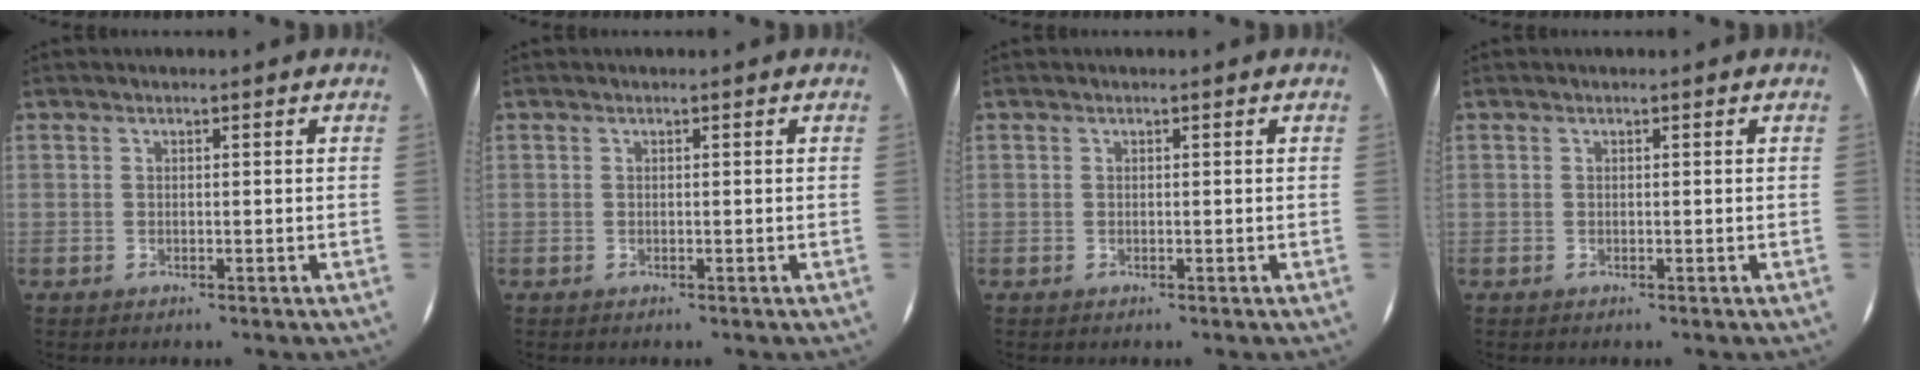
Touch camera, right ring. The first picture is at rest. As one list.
[{"total": 0.0}, {"total": 0.0}, {"total": 0.0}]